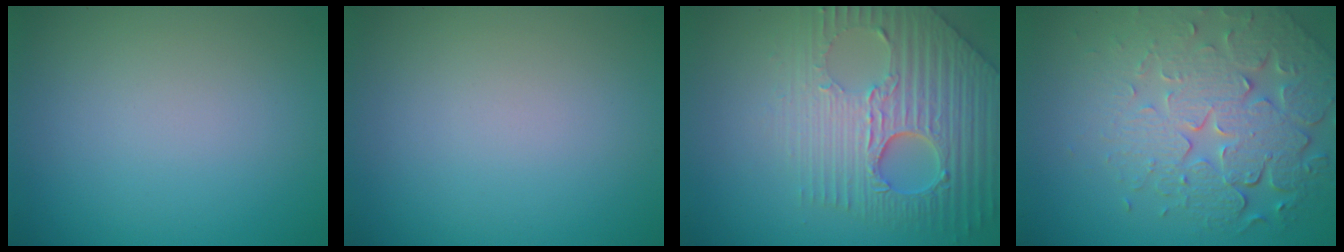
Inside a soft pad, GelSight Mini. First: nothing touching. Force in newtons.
{"total": 0.0}
{"total": 7.1, "press": 5.7, "slide": 4.2}
{"total": 7.7, "press": 5.5, "slide": 5.4}